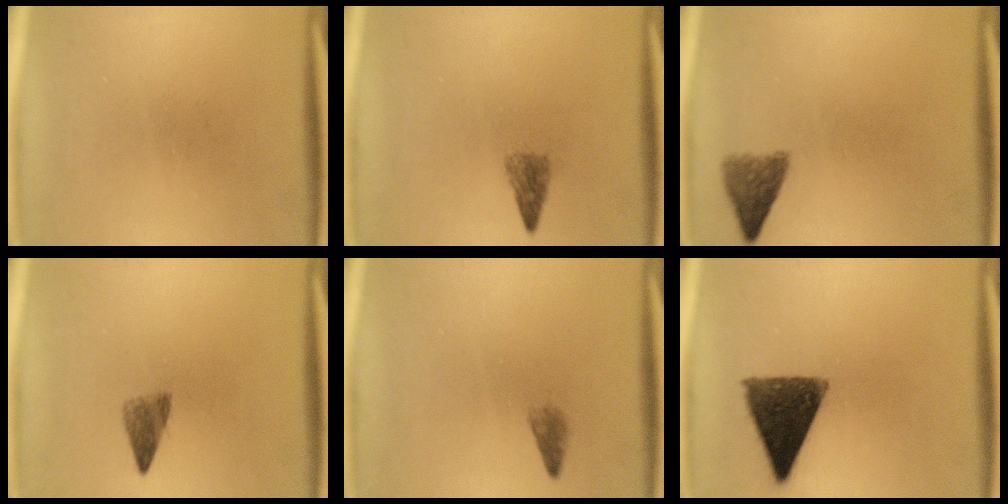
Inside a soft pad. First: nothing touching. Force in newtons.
{"total": 2.2}
{"total": 3.4}
{"total": 2.8}
{"total": 1.2}
{"total": 11.9}